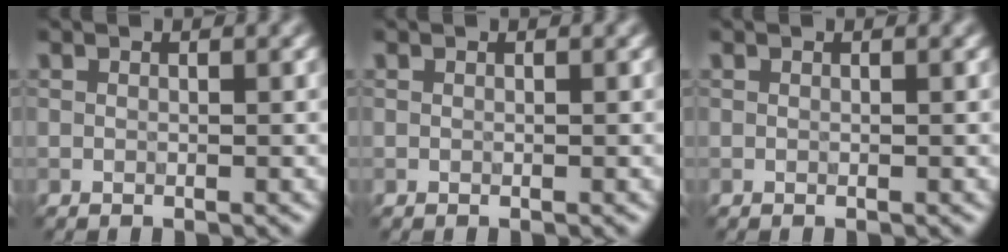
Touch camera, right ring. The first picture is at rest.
{"total": 0.0}
{"total": 0.0}